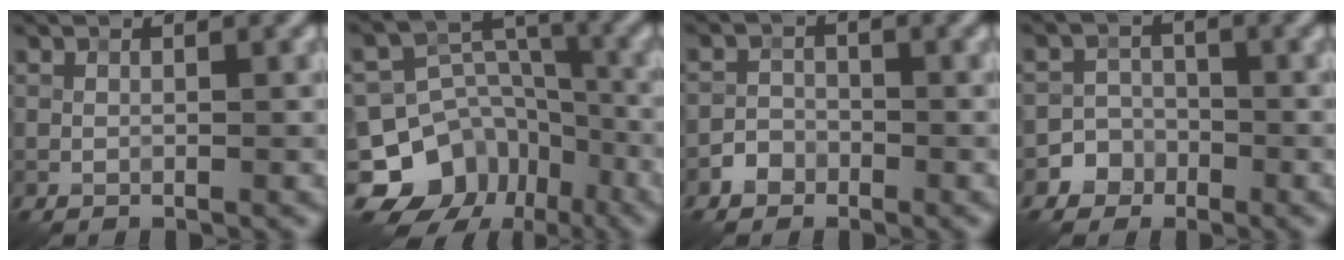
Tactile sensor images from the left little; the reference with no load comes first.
{"total": 12.8, "force": [-8.1, 9.2, 3.6], "torque": [-0.083, 0.010, -0.130]}
{"total": 1.7, "force": [-1.1, 1.3, 0.3], "torque": [0.002, 0.008, -0.022]}
{"total": 3.0, "force": [-1.6, 2.5, 0.0], "torque": [0.033, 0.005, -0.037]}